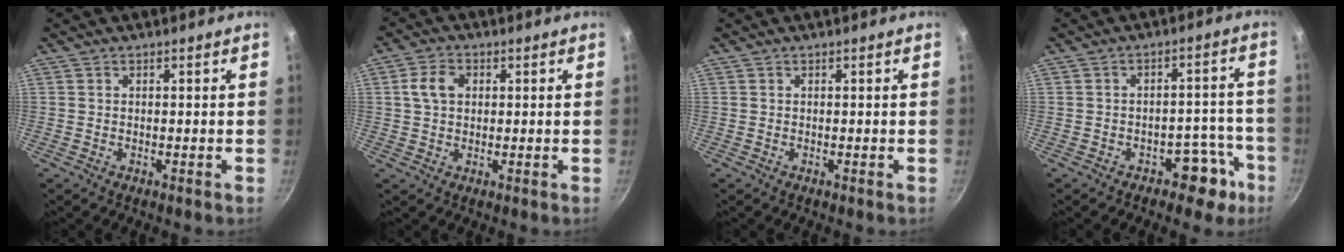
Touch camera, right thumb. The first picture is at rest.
{"total": 5.2, "force": [1.1, 3.8, 3.4], "torque": [-0.063, 0.008, 0.018]}
{"total": 0.0}
{"total": 6.9, "force": [-4.3, 4.0, 3.7], "torque": [-0.015, 0.051, -0.058]}